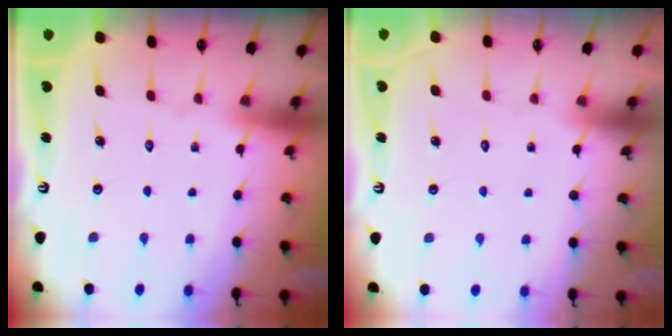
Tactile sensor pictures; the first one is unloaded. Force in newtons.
{"total": 1.5, "press": 1.5, "slide": 0.0}